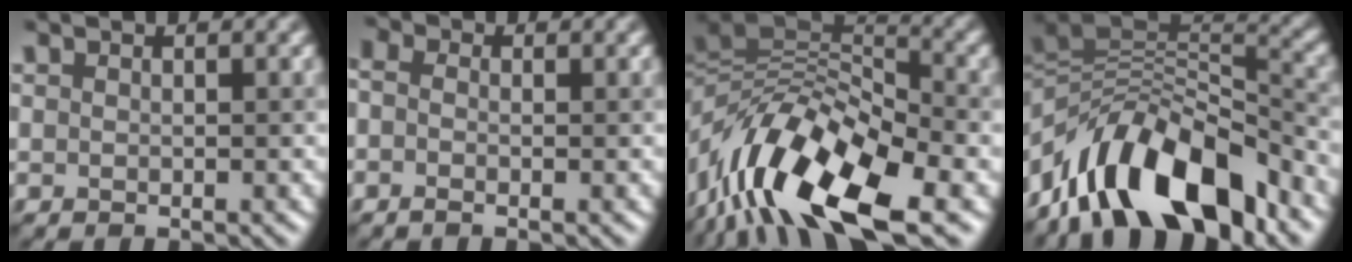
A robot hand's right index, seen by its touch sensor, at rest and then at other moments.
{"total": 2.5, "force": [0.0, 1.9, 1.6], "torque": [-0.021, 0.011, -0.029]}
{"total": 12.8, "force": [-5.7, 5.4, 10.1], "torque": [-0.172, 0.018, -0.110]}
{"total": 12.0, "force": [-6.5, 5.5, 8.6], "torque": [-0.130, 0.021, -0.118]}